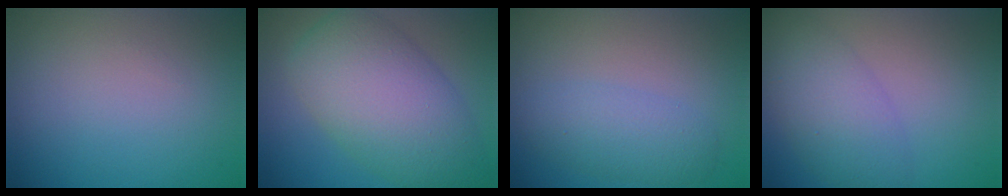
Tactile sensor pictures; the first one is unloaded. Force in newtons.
{"total": 9.3, "press": 9.3, "slide": 0.6}
{"total": 3.0, "press": 3.0, "slide": 0.1}
{"total": 4.6, "press": 4.5, "slide": 0.1}